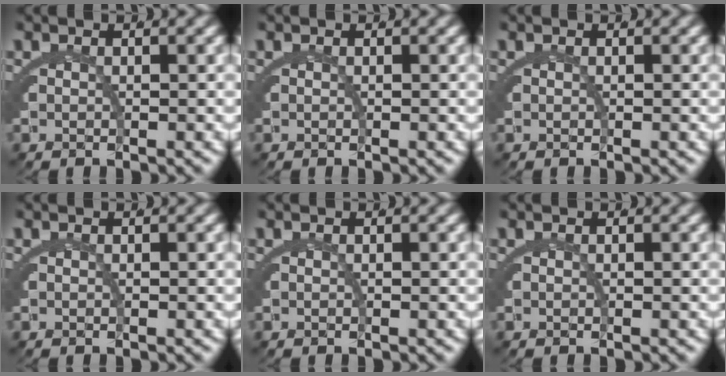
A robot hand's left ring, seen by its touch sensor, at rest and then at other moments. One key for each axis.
{"total": 0.0}
{"total": 0.0}
{"total": 0.0}
{"total": 0.0}
{"total": 0.0}